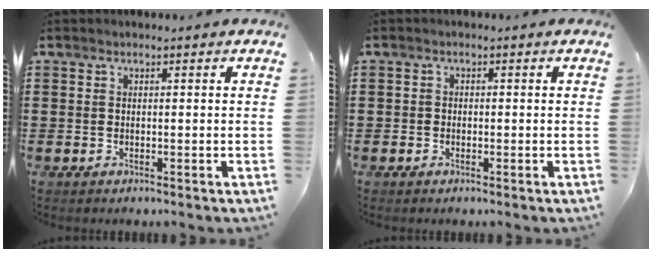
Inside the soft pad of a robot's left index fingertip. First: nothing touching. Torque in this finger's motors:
{"motor_torque": [-0.31, 0.25, -0.07, -0.01]}